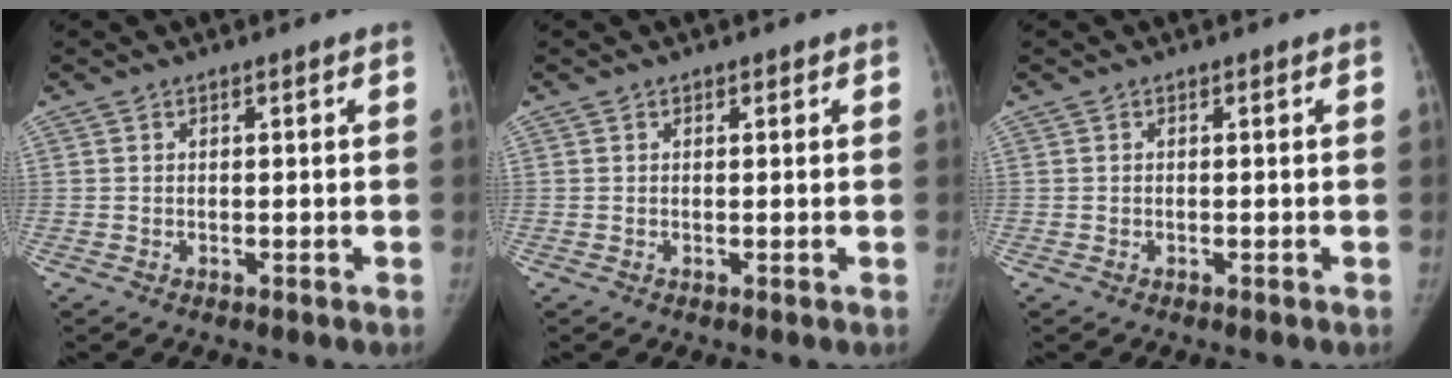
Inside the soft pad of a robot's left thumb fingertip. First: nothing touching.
{"total": 0.5, "force": [0.4, 0.4, 0.1], "torque": [0.004, -0.002, 0.002]}
{"total": 0.0}